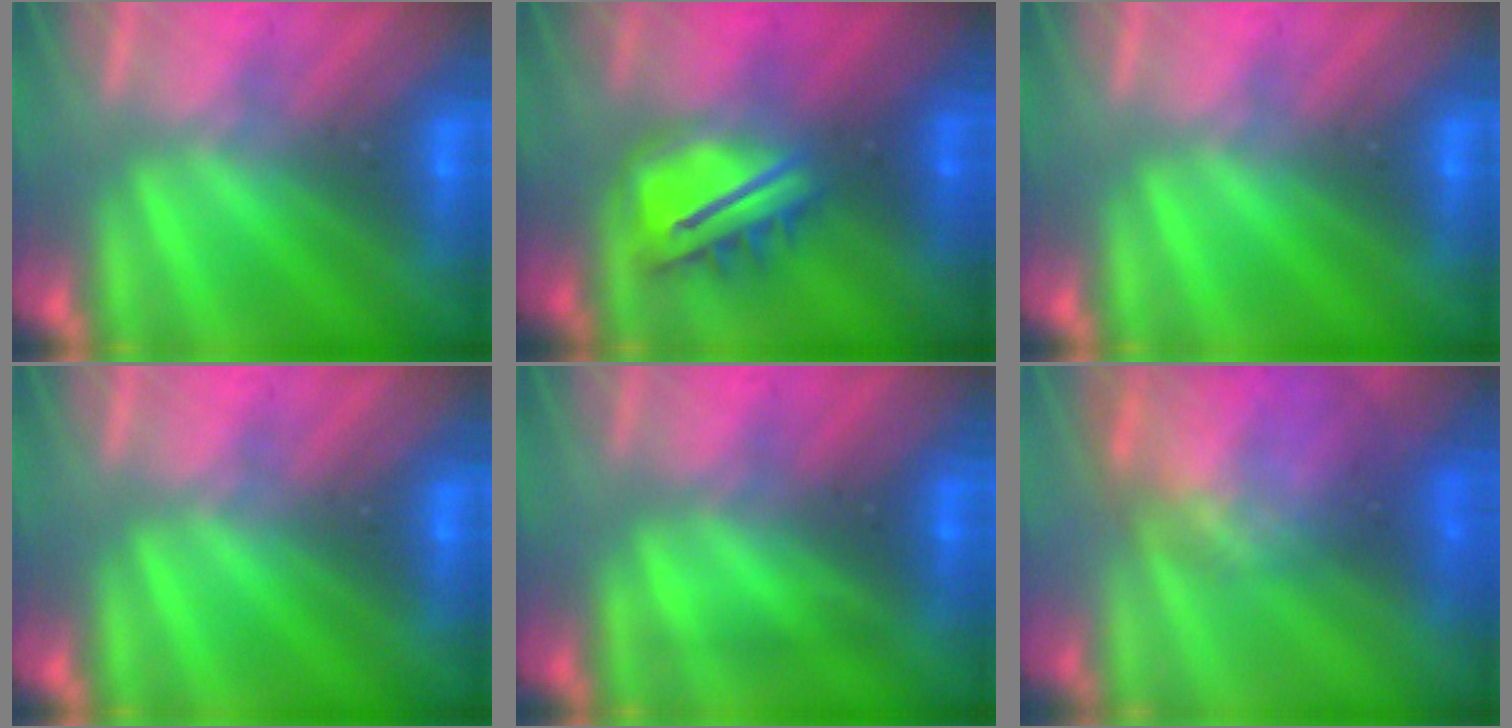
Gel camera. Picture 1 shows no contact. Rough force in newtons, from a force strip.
{"total": 4.9}
{"total": 0.0}
{"total": 0.0}
{"total": 1.8}
{"total": 10.8}